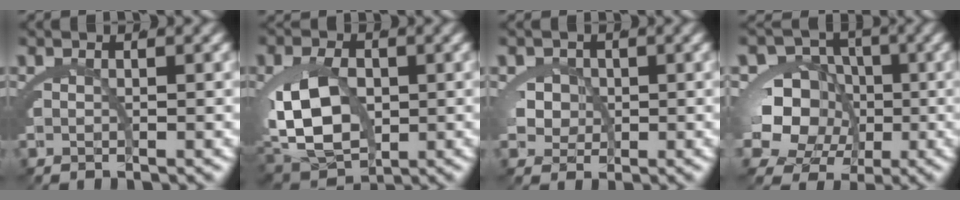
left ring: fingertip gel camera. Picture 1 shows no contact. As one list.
[{"total": 9.6, "force": [-0.4, 7.0, 6.5], "torque": [-0.151, -0.032, 0.009]}, {"total": 3.7, "force": [0.3, 3.3, 1.7], "torque": [-0.052, -0.021, 0.016]}, {"total": 11.0, "force": [-1.0, 9.4, 5.5], "torque": [-0.107, -0.045, -0.013]}]